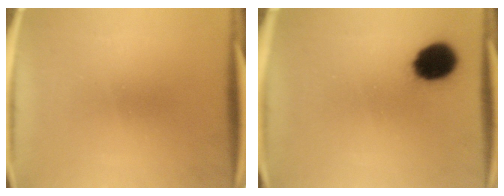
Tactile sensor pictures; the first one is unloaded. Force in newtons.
{"total": 11.1}